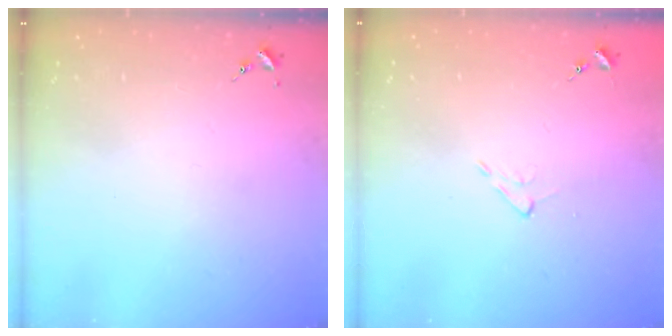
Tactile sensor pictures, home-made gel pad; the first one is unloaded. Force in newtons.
{"total": 4.3, "press": 4.3, "slide": 0.7}